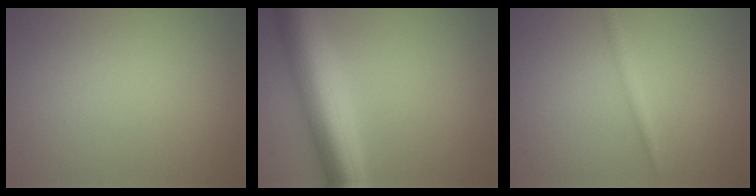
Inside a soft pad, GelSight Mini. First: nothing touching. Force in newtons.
{"total": 9.0, "press": 9.0, "slide": 0.3}
{"total": 1.1, "press": 1.1, "slide": 0.0}